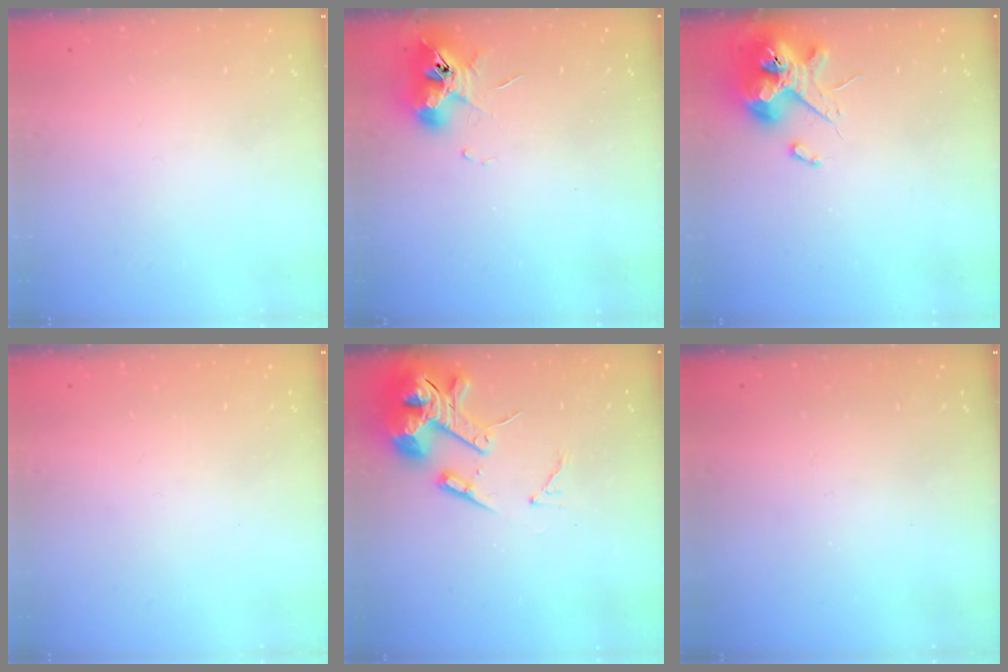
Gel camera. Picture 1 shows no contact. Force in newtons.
{"total": 11.9, "press": 11.8, "slide": 1.7}
{"total": 12.4, "press": 12.2, "slide": 1.8}
{"total": 0.0}
{"total": 14.2, "press": 14.0, "slide": 2.1}
{"total": 0.0}